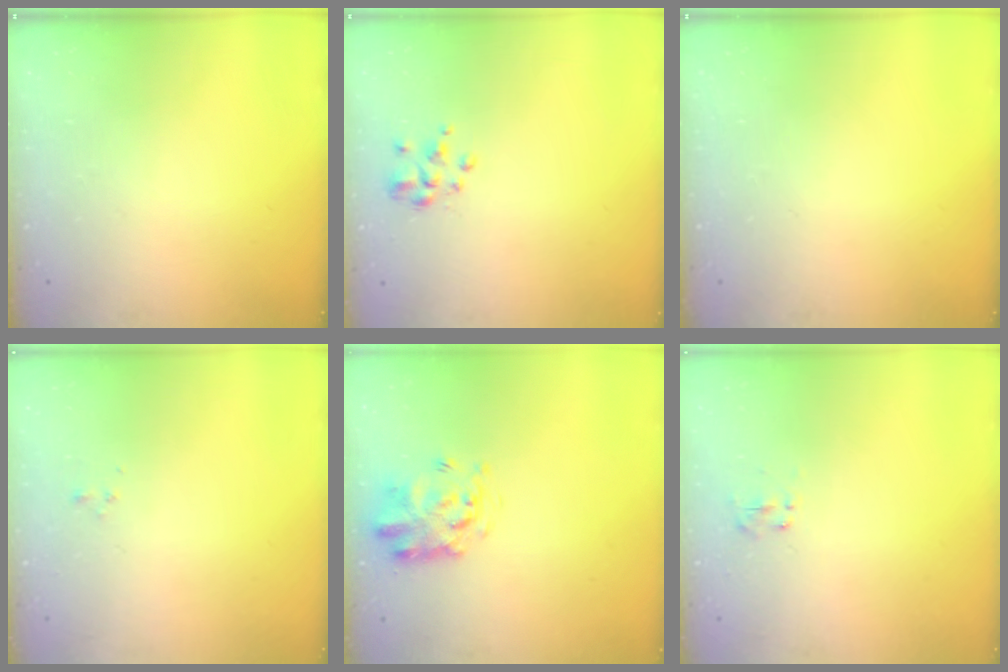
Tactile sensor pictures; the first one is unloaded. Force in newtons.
{"total": 2.6, "press": 2.5, "slide": 0.8}
{"total": 0.0}
{"total": 1.0, "press": 0.9, "slide": 0.4}
{"total": 3.4, "press": 3.3, "slide": 0.7}
{"total": 2.5, "press": 2.2, "slide": 1.0}